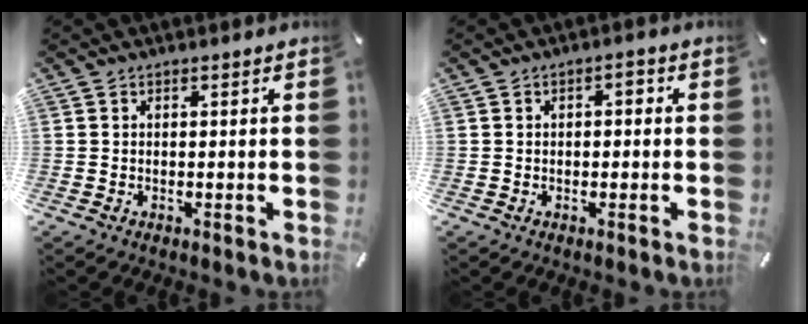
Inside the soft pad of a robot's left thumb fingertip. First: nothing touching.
{"total": 2.0, "force": [-0.2, 1.2, 1.6], "torque": [-0.023, 0.005, -0.009]}